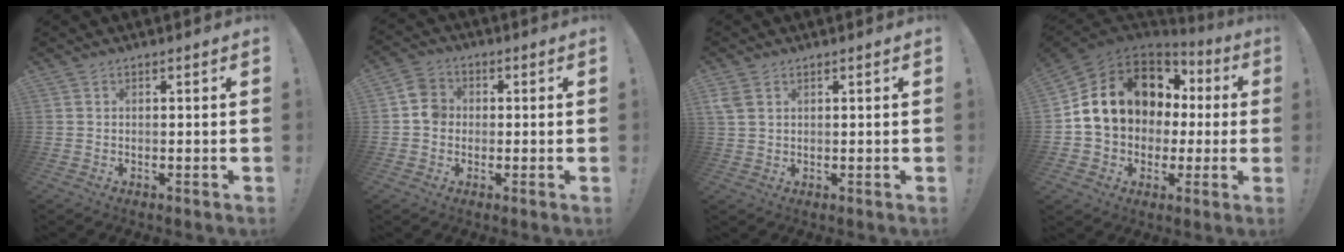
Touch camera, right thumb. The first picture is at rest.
{"total": 5.9, "force": [-0.5, 5.3, 2.5], "torque": [-0.033, 0.020, -0.007]}
{"total": 3.8, "force": [2.0, 2.3, 2.2], "torque": [-0.042, -0.003, 0.040]}
{"total": 17.6, "force": [4.3, 13.4, 10.5], "torque": [-0.173, -0.012, 0.106]}